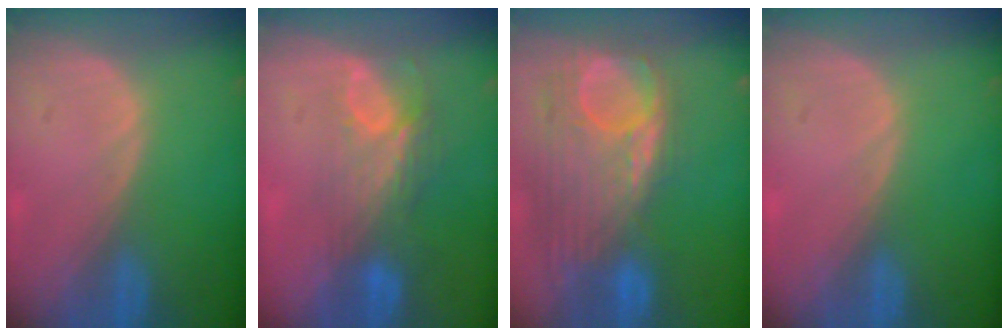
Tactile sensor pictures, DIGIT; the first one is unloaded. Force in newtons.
{"total": 7.6, "press": 6.6, "slide": 3.7}
{"total": 12.4, "press": 10.5, "slide": 6.5}
{"total": 0.0}